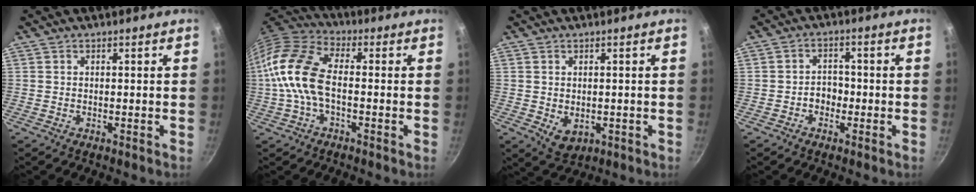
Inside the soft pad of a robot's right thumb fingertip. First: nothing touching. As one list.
[{"total": 13.5, "force": [-1.3, 7.4, 11.2], "torque": [-0.220, 0.035, -0.046]}, {"total": 4.3, "force": [-0.3, 3.2, 2.8], "torque": [-0.036, -0.009, 0.004]}, {"total": 3.5, "force": [-1.3, 2.8, 1.8], "torque": [-0.002, 0.017, -0.023]}]